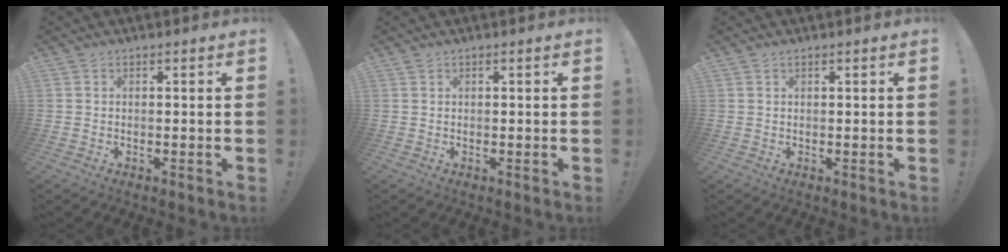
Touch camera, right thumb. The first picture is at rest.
{"total": 0.6, "force": [0.5, 0.2, 0.0], "torque": [-0.002, 0.000, 0.011]}
{"total": 0.6, "force": [0.6, 0.2, 0.2], "torque": [0.003, -0.005, 0.010]}